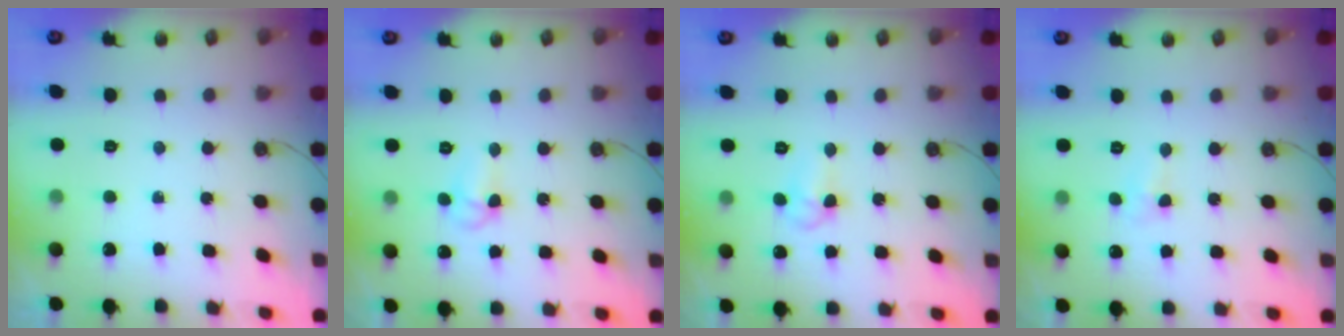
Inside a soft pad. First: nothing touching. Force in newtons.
{"total": 5.0, "press": 4.9, "slide": 0.7}
{"total": 5.8, "press": 4.5, "slide": 3.7}
{"total": 3.1, "press": 3.1, "slide": 0.5}